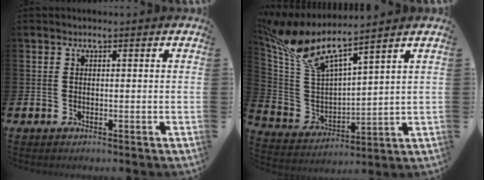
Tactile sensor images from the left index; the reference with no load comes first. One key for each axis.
{"total": 9.1, "fx": 7.7, "fy": 1.6, "fz": 4.6, "tx": -0.127, "ty": -0.044, "tz": 0.129}